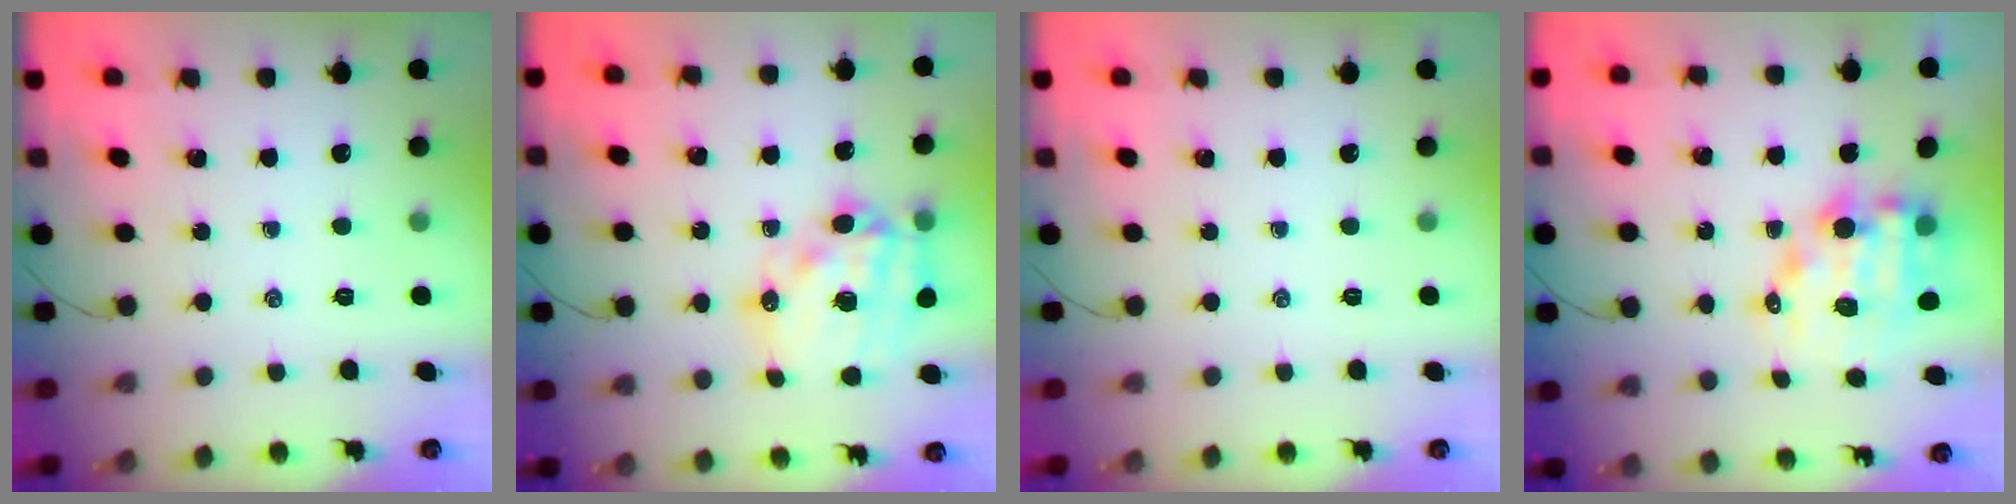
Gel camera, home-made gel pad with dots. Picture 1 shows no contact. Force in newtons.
{"total": 18.3, "press": 17.9, "slide": 4.0}
{"total": 0.0}
{"total": 11.6, "press": 11.2, "slide": 3.3}